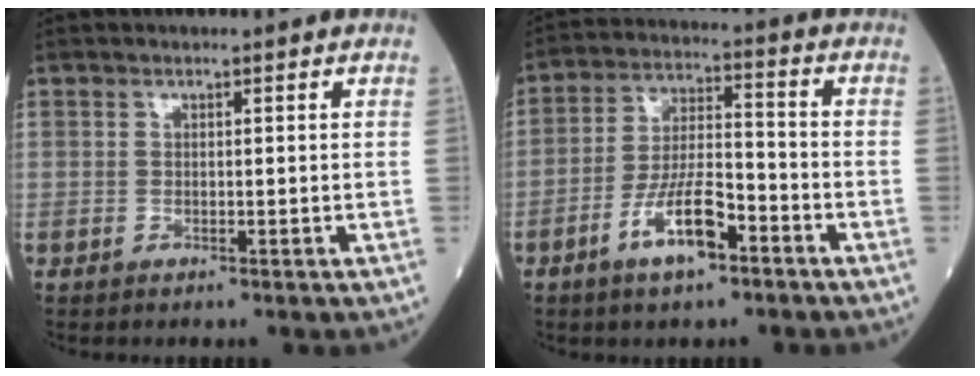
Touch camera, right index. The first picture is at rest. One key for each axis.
{"total": 9.4, "fx": -5.0, "fy": 2.6, "fz": 7.5, "tx": -0.147, "ty": 0.002, "tz": -0.093}